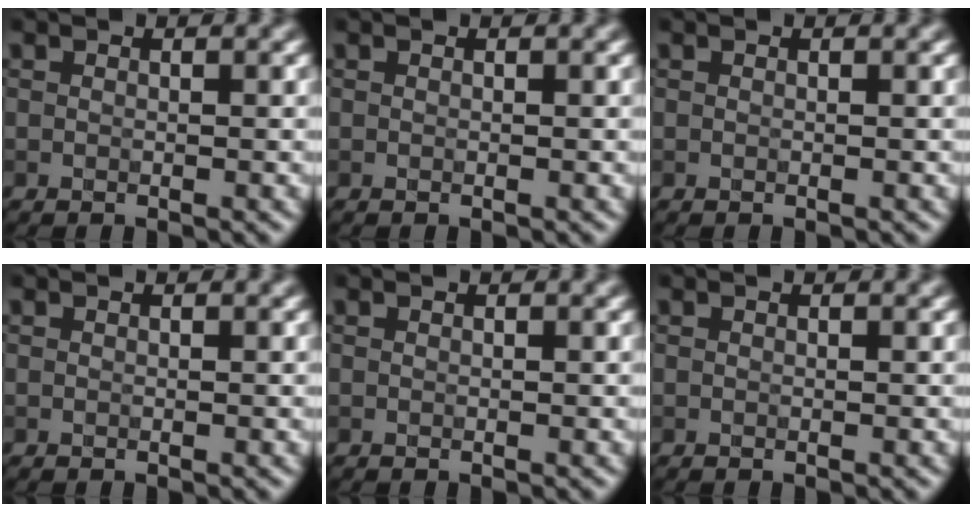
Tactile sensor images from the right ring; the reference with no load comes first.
{"total": 0.0}
{"total": 0.0}
{"total": 0.0}
{"total": 0.0}
{"total": 0.0}